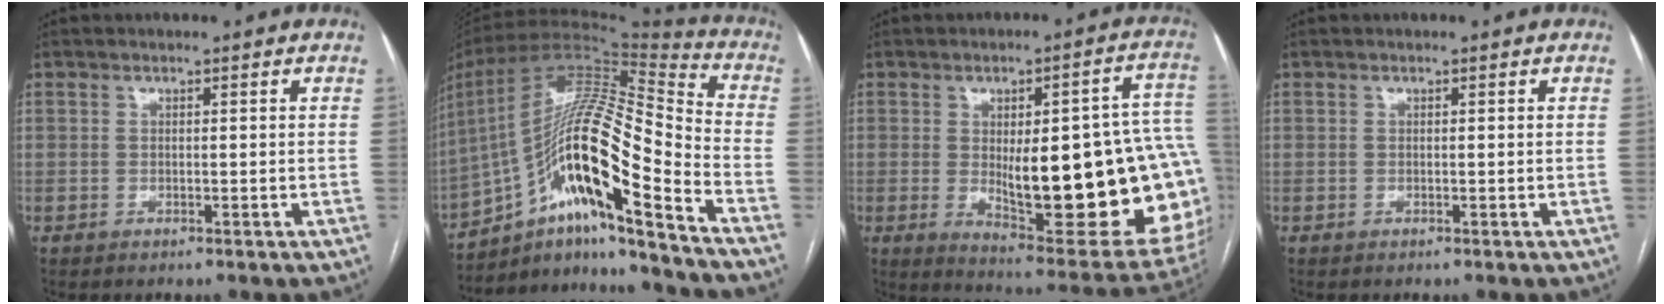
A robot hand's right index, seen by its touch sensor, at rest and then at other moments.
{"total": 22.7, "force": [-11.8, 2.1, 19.3], "torque": [-0.355, 0.010, -0.205]}
{"total": 26.9, "force": [-1.8, 6.6, 26.0], "torque": [-0.251, 0.011, -0.002]}
{"total": 0.0}